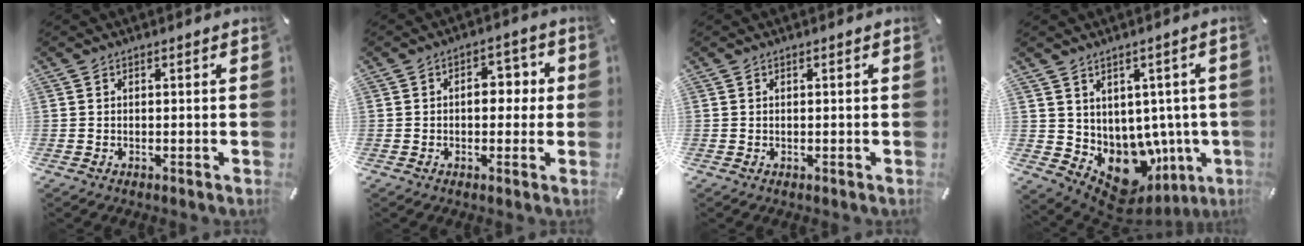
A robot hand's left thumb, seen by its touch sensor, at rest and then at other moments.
{"total": 6.5, "force": [0.3, 4.1, 5.0], "torque": [-0.058, 0.000, -0.006]}
{"total": 0.0}
{"total": 9.3, "force": [-2.5, 7.4, 5.1], "torque": [-0.076, -0.032, -0.025]}